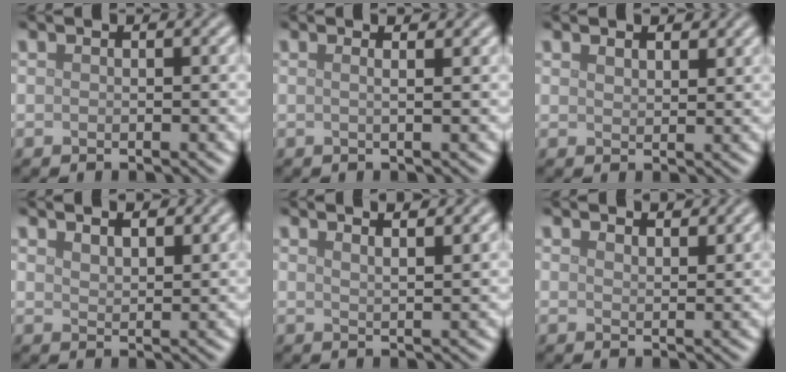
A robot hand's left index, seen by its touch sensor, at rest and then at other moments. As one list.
[{"total": 2.7, "force": [1.3, 1.2, 2.0], "torque": [-0.010, 0.015, -0.017]}, {"total": 1.6, "force": [1.2, 0.7, 0.6], "torque": [-0.014, 0.000, 0.026]}, {"total": 2.6, "force": [2.2, 0.8, 1.2], "torque": [-0.016, 0.003, 0.034]}, {"total": 4.4, "force": [3.2, 1.5, 2.5], "torque": [-0.002, 0.028, 0.011]}, {"total": 2.2, "force": [2.1, 0.4, 0.6], "torque": [-0.010, 0.002, 0.035]}]